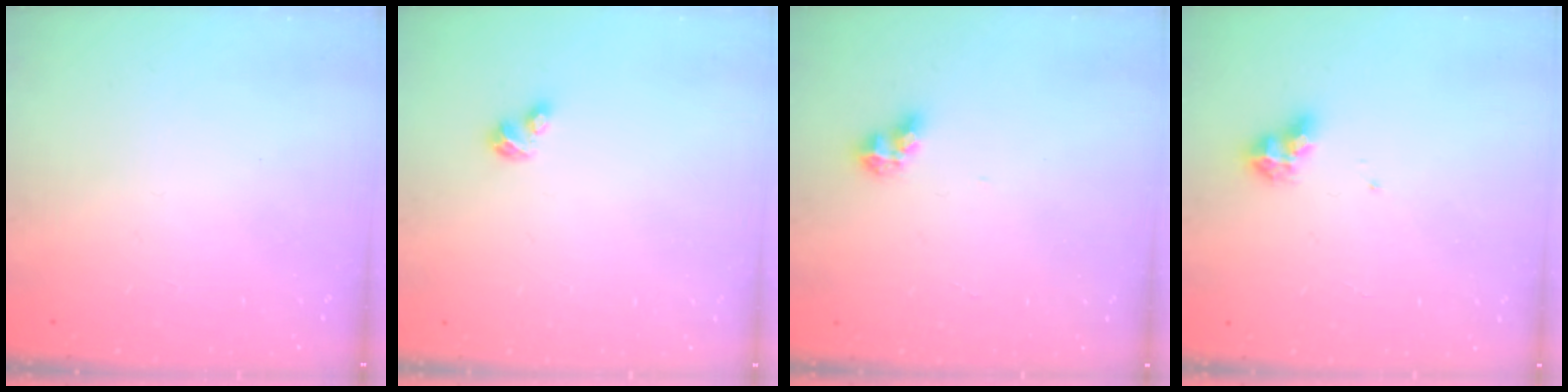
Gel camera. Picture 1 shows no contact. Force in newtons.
{"total": 3.1, "press": 3.0, "slide": 0.5}
{"total": 6.7, "press": 6.7, "slide": 0.9}
{"total": 6.1, "press": 6.1, "slide": 1.0}